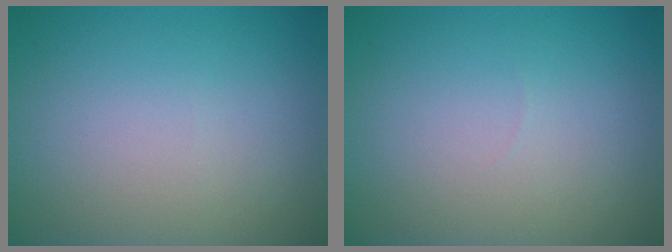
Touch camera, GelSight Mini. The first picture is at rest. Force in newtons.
{"total": 0.0}